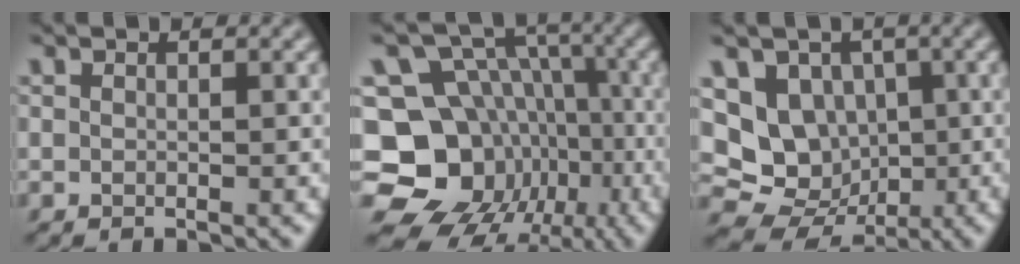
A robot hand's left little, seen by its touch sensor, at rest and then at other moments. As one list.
[{"total": 16.2, "force": [-5.7, 13.9, 6.0], "torque": [-0.130, -0.005, -0.104]}, {"total": 8.9, "force": [0.4, 7.8, 4.3], "torque": [-0.069, 0.000, -0.017]}]